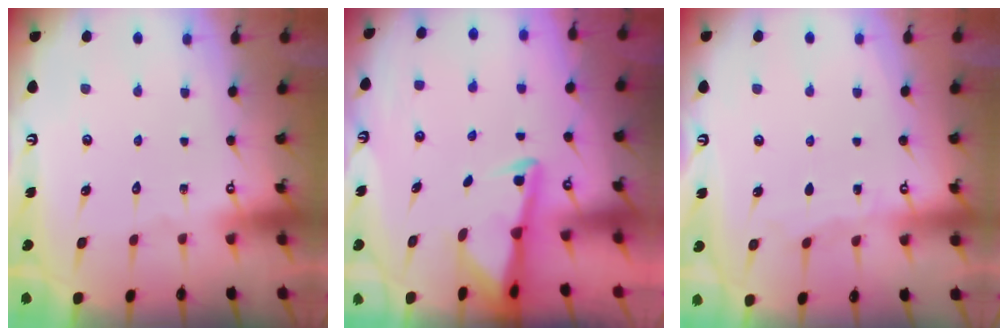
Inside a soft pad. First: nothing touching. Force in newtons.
{"total": 2.7, "press": 2.7, "slide": 0.7}
{"total": 2.7, "press": 2.7, "slide": 0.4}